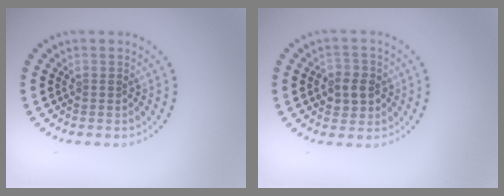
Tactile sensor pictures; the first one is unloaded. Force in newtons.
{"total": 2.8, "press": 2.7, "slide": 0.6}